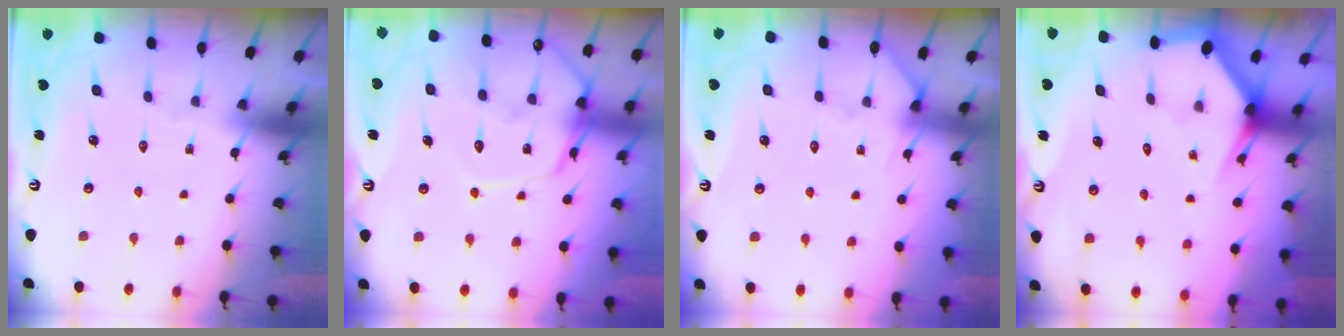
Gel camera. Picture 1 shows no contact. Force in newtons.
{"total": 10.5, "press": 10.5, "slide": 1.1}
{"total": 2.8, "press": 2.8, "slide": 0.2}
{"total": 2.9, "press": 2.9, "slide": 0.1}